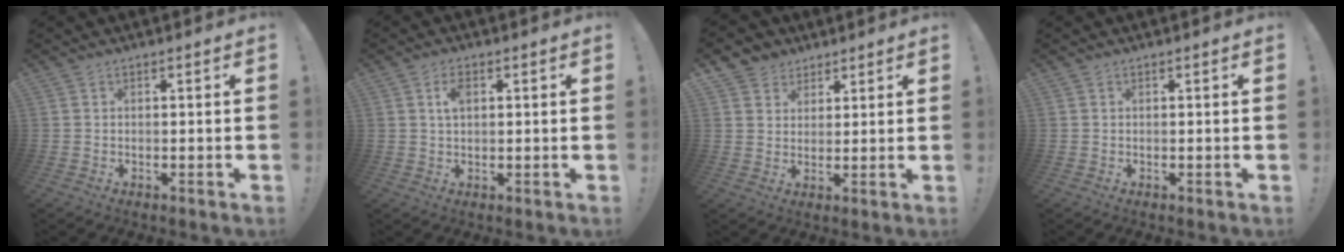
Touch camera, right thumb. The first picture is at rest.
{"total": 4.0, "force": [1.2, 2.4, 3.0], "torque": [-0.050, 0.002, 0.018]}
{"total": 5.6, "force": [3.4, 4.4, 0.2], "torque": [-0.001, -0.025, 0.068]}
{"total": 0.0}